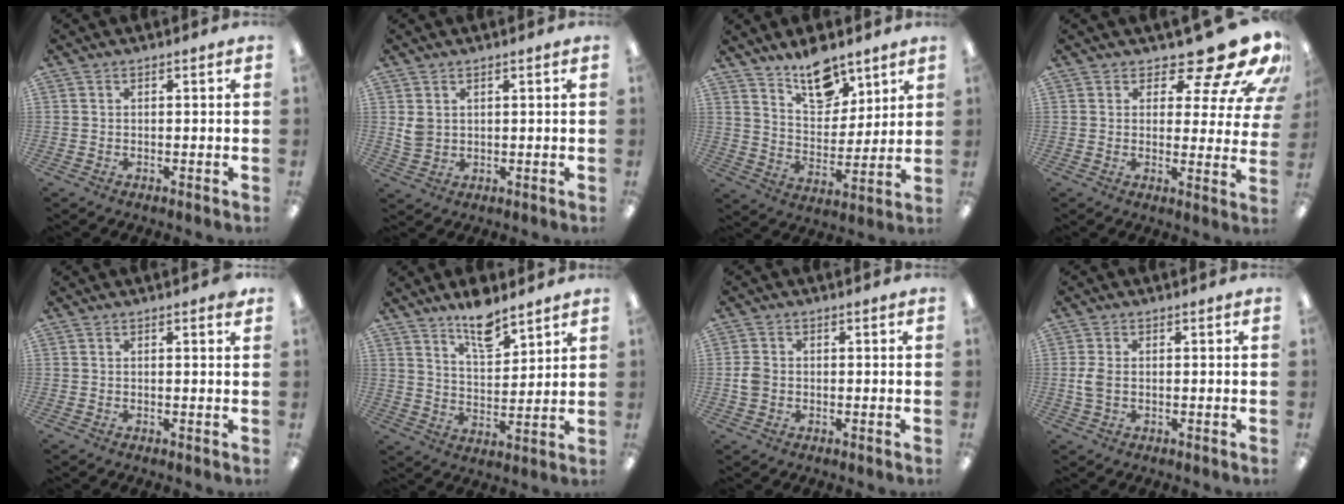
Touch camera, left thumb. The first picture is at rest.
{"total": 3.7, "force": [1.5, 2.9, 1.6], "torque": [-0.026, 0.000, 0.029]}
{"total": 13.2, "force": [10.0, 6.7, 5.4], "torque": [-0.073, -0.065, 0.182]}
{"total": 13.5, "force": [10.2, 4.5, 7.6], "torque": [-0.101, -0.080, 0.169]}
{"total": 0.9, "force": [0.8, 0.1, 0.5], "torque": [0.004, -0.006, 0.010]}
{"total": 10.2, "force": [8.3, 3.6, 4.7], "torque": [-0.066, -0.054, 0.145]}
{"total": 3.3, "force": [-0.3, 2.8, 1.7], "torque": [-0.020, 0.004, -0.007]}
{"total": 3.9, "force": [0.0, 2.4, 3.0], "torque": [-0.063, -0.003, -0.004]}